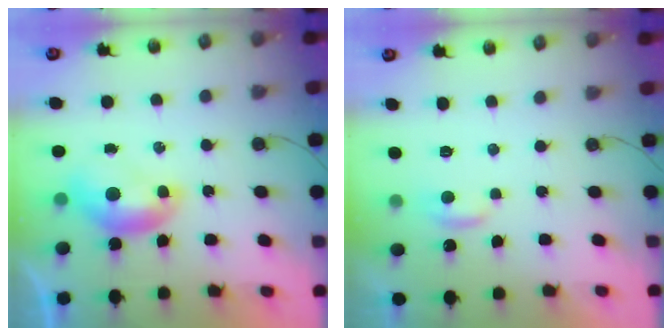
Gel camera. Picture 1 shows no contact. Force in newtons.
{"total": 1.9, "press": 1.9, "slide": 0.4}